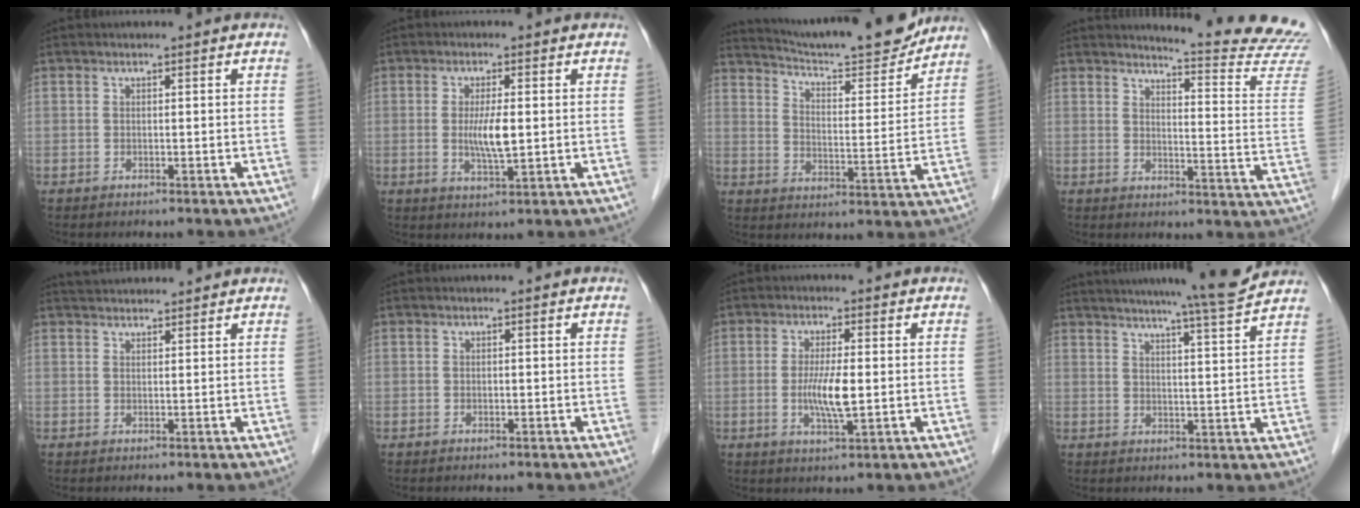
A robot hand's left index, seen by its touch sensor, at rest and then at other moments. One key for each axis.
{"total": 4.7, "fx": 0.0, "fy": 0.8, "fz": 4.6, "tx": -0.091, "ty": -0.009, "tz": 0.001}
{"total": 17.5, "fx": 16.5, "fy": 0.9, "fz": 5.8, "tx": -0.098, "ty": -0.027, "tz": 0.236}
{"total": 16.3, "fx": 16.1, "fy": -1.5, "fz": 2.5, "tx": -0.028, "ty": -0.142, "tz": 0.165}
{"total": 5.3, "fx": 5.2, "fy": 0.7, "fz": 1.1, "tx": -0.018, "ty": 0.038, "tz": 0.076}
{"total": 0.0}
{"total": 5.5, "fx": -0.5, "fy": 0.7, "fz": 5.4, "tx": -0.110, "ty": -0.012, "tz": -0.009}
{"total": 12.0, "fx": 10.9, "fy": -1.7, "fz": 4.6, "tx": -0.077, "ty": -0.024, "tz": 0.142}